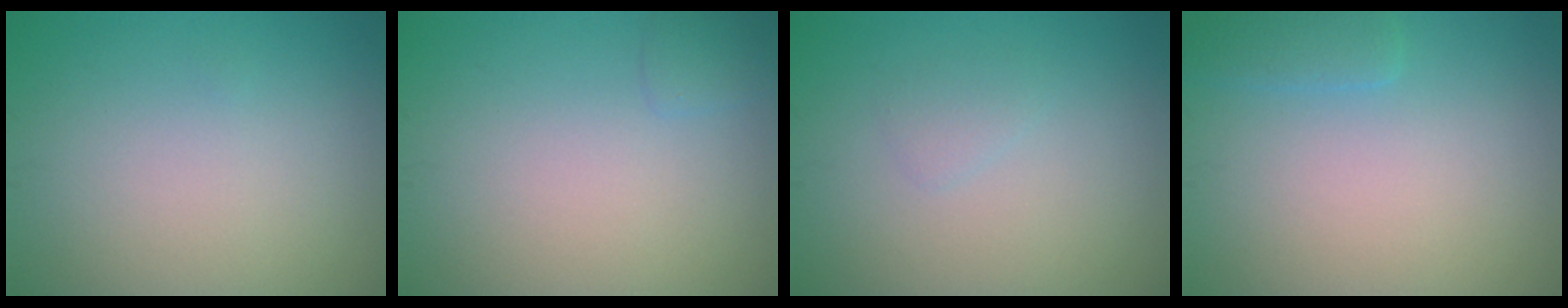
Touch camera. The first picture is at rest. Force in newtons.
{"total": 0.9, "press": 0.9, "slide": 0.1}
{"total": 0.9, "press": 0.9, "slide": 0.1}
{"total": 1.6, "press": 1.6, "slide": 0.1}